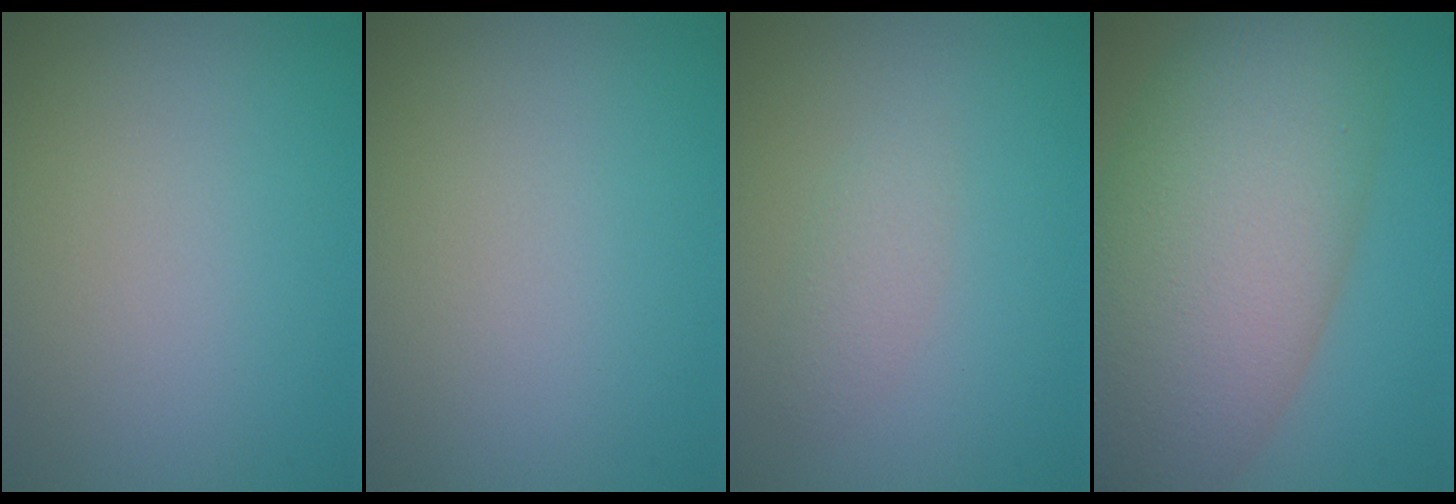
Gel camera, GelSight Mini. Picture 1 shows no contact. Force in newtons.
{"total": 0.0}
{"total": 1.3, "press": 1.3, "slide": 0.1}
{"total": 13.6, "press": 13.6, "slide": 0.5}